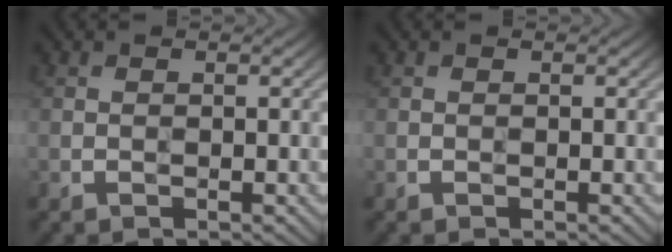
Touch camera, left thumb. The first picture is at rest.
{"total": 0.0}